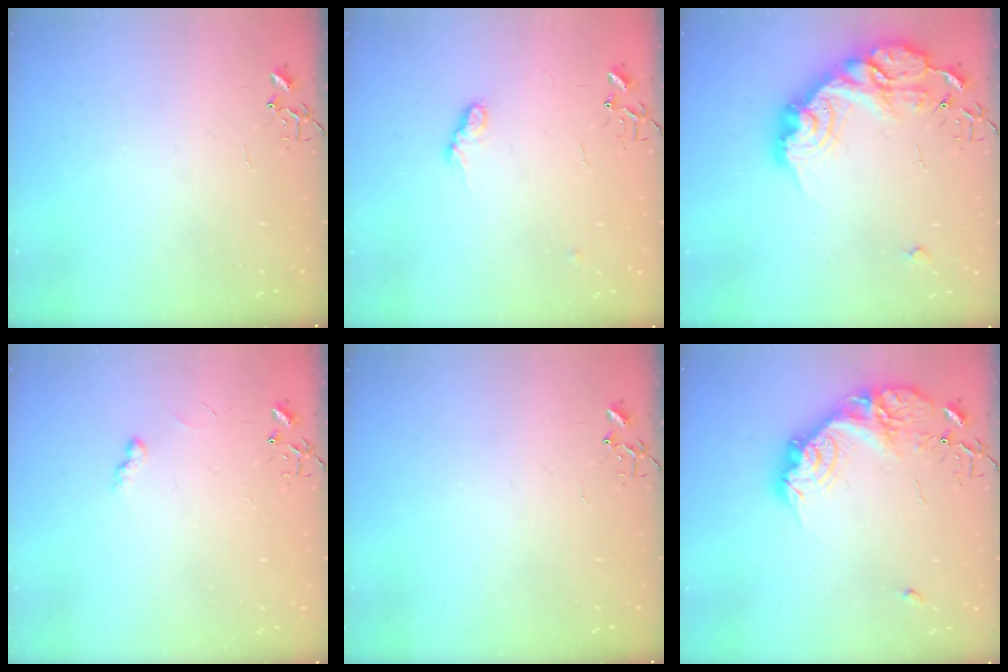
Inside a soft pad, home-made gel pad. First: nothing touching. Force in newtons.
{"total": 8.0, "press": 7.9, "slide": 1.1}
{"total": 20.5, "press": 20.5, "slide": 1.5}
{"total": 4.3, "press": 4.2, "slide": 0.6}
{"total": 0.0}
{"total": 18.5, "press": 18.5, "slide": 1.0}